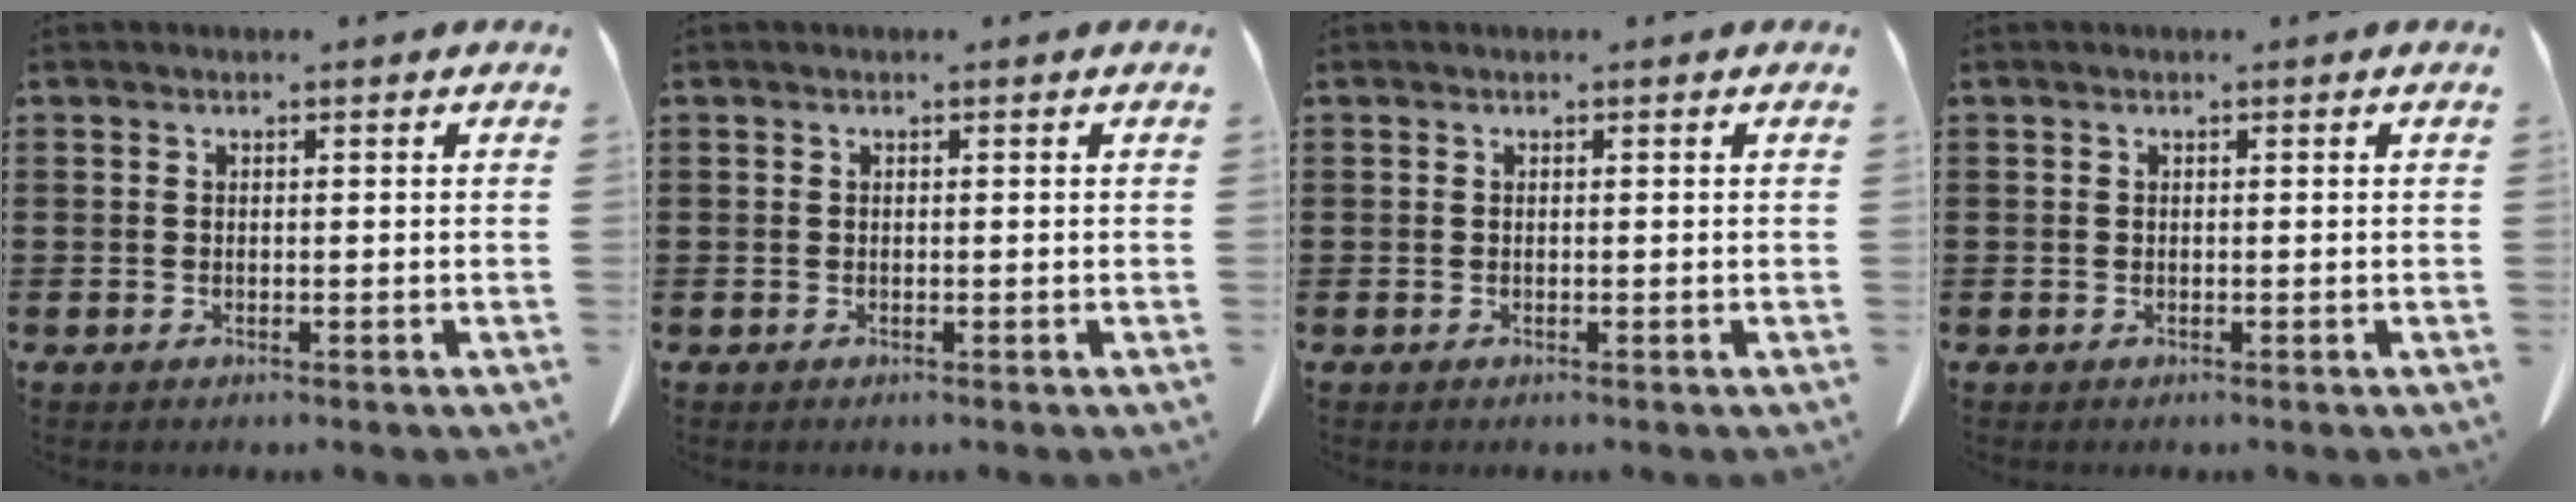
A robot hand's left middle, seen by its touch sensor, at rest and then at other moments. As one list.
[{"total": 0.0}, {"total": 0.0}, {"total": 0.0}]